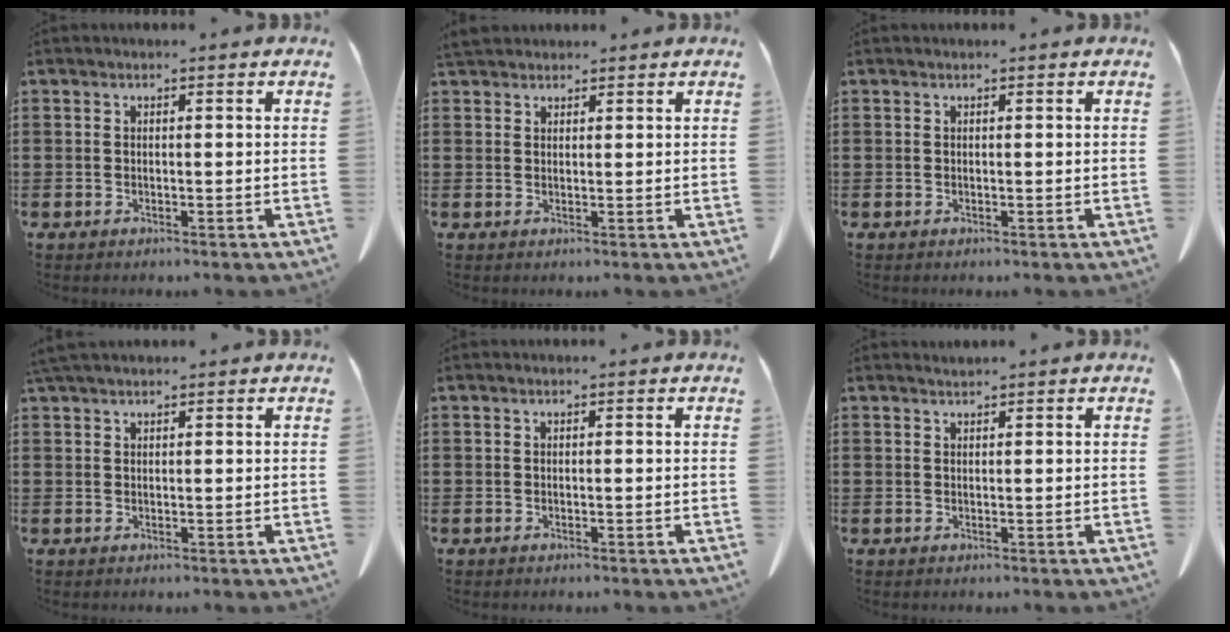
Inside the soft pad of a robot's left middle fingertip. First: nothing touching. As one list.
[{"total": 2.5, "force": [2.2, 1.0, 0.6], "torque": [-0.020, 0.003, 0.043]}, {"total": 0.0}, {"total": 1.7, "force": [1.5, 0.4, 0.8], "torque": [-0.020, 0.003, 0.029]}, {"total": 0.0}, {"total": 0.7, "force": [0.7, 0.0, 0.1], "torque": [-0.002, -0.002, 0.014]}]